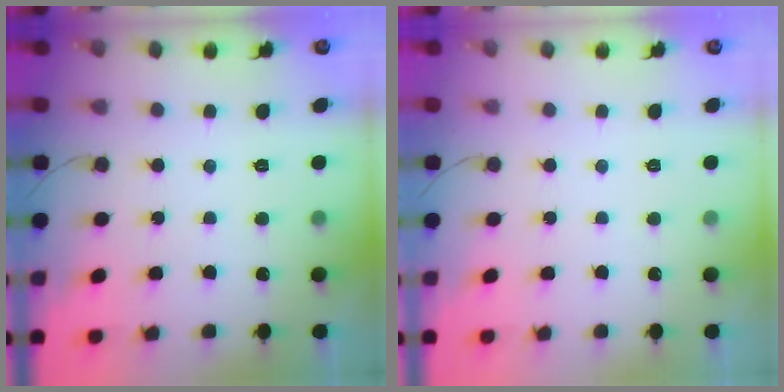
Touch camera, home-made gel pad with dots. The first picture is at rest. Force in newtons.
{"total": 0.0}